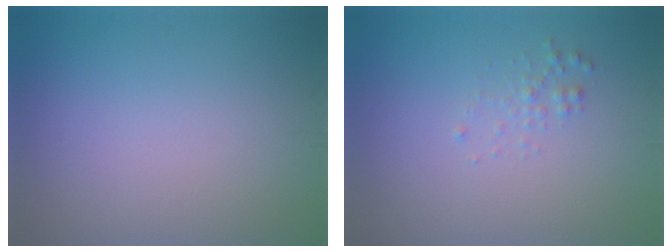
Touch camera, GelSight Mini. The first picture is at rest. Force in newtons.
{"total": 0.9, "press": 0.9, "slide": 0.1}